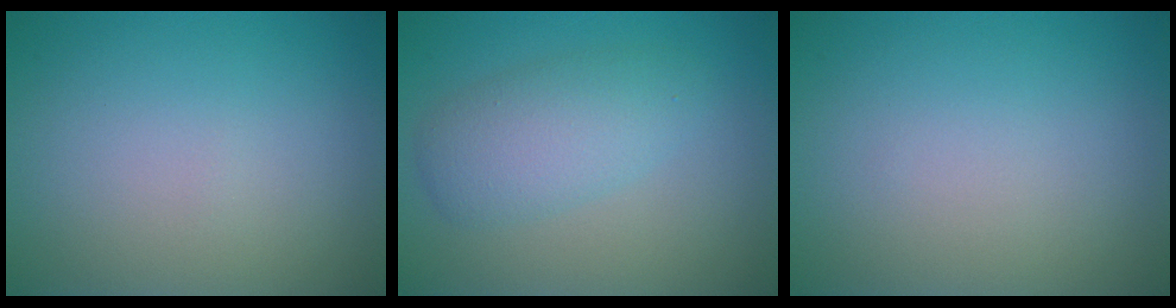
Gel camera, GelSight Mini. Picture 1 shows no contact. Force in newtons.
{"total": 3.8, "press": 3.8, "slide": 0.0}
{"total": 0.0}